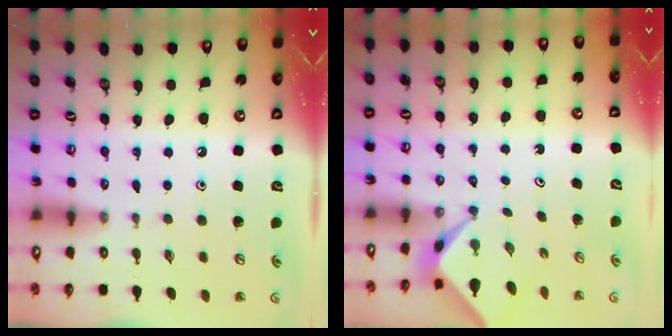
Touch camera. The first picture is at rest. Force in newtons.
{"total": 1.6, "press": 1.6, "slide": 0.3}